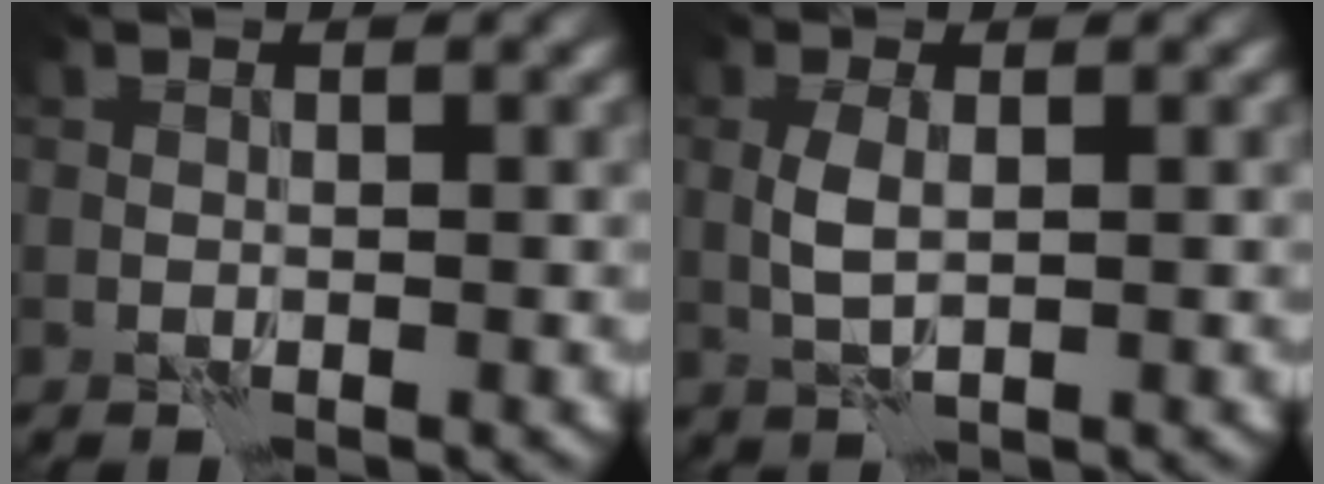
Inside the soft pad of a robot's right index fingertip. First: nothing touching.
{"total": 2.1, "force": [0.2, 0.8, 2.0], "torque": [-0.050, 0.000, 0.003]}